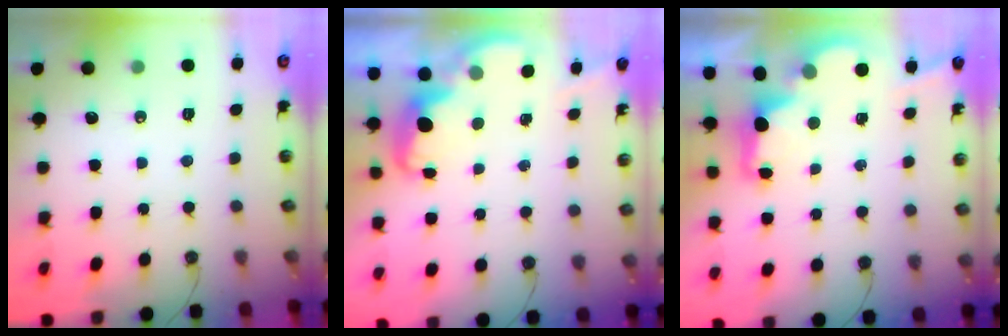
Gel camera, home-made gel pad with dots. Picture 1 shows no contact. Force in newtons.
{"total": 2.6, "press": 2.5, "slide": 0.8}
{"total": 2.7, "press": 2.6, "slide": 0.8}